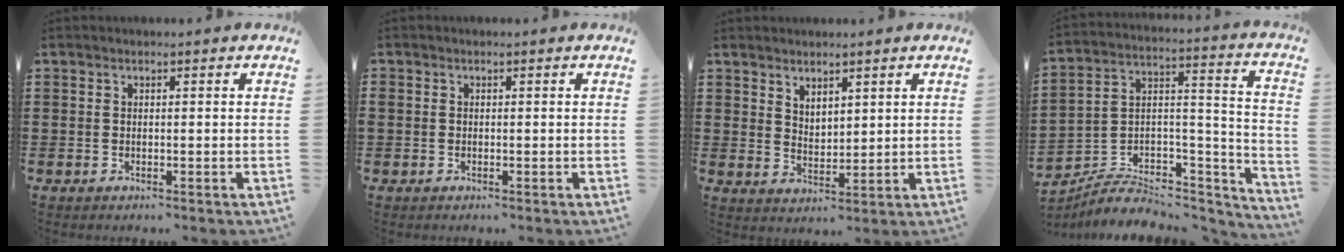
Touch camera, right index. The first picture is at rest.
{"total": 0.6, "force": [0.0, 0.6, 0.1], "torque": [-0.002, 0.005, -0.002]}
{"total": 2.8, "force": [2.6, 1.0, -0.2], "torque": [-0.004, -0.001, 0.051]}
{"total": 6.0, "force": [-4.5, 3.3, 2.1], "torque": [-0.046, 0.004, -0.088]}